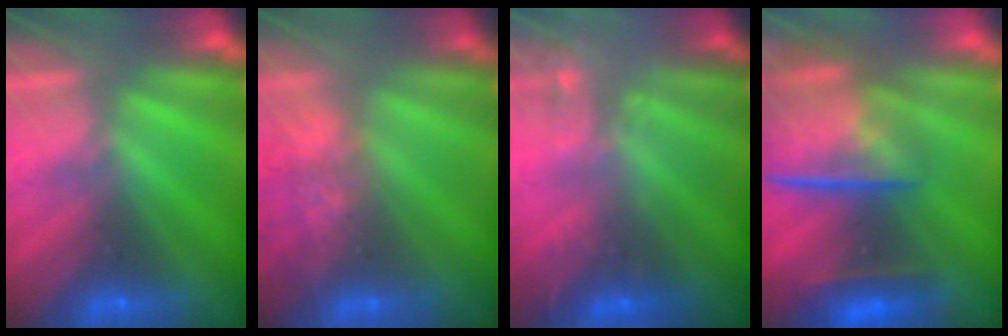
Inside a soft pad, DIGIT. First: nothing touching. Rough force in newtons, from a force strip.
{"total": 7.9}
{"total": 2.1}
{"total": 7.4}